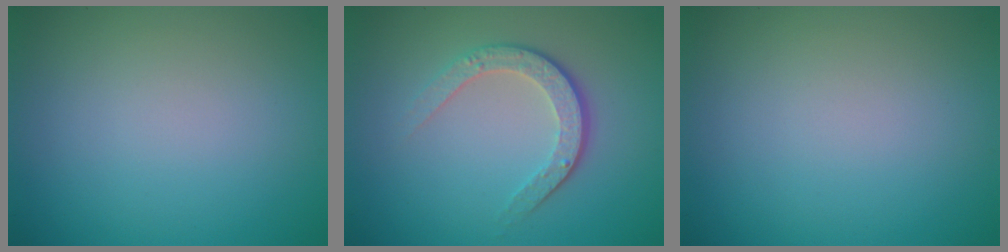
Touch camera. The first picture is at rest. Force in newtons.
{"total": 3.5, "press": 2.7, "slide": 2.3}
{"total": 0.0}